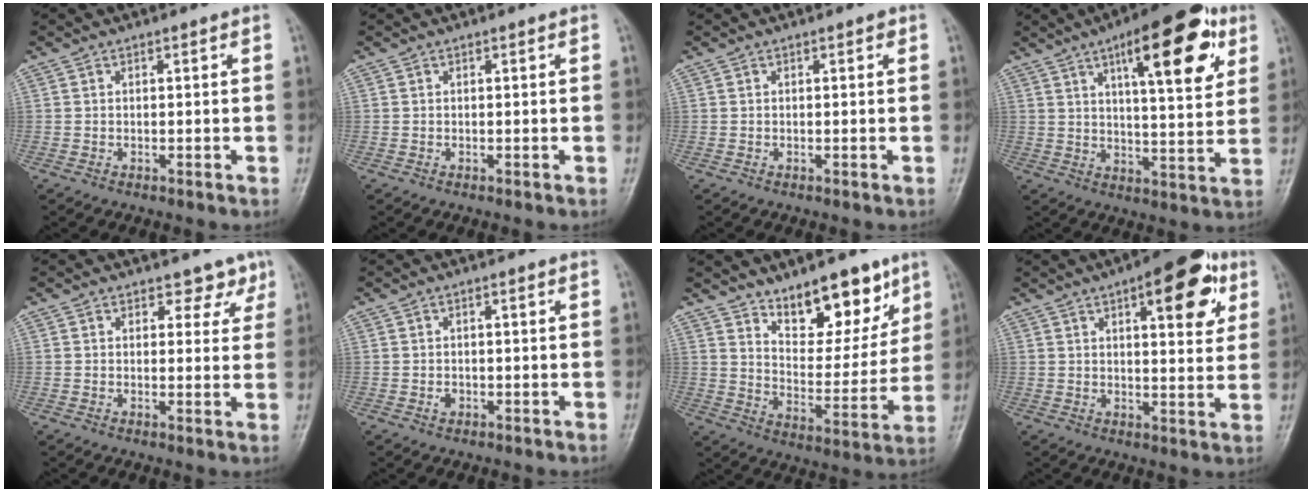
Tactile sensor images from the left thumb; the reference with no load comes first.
{"total": 0.0}
{"total": 0.5, "force": [0.2, 0.3, 0.4], "torque": [-0.002, 0.001, 0.000]}
{"total": 17.9, "force": [8.2, 5.7, 14.9], "torque": [-0.182, -0.023, 0.115]}
{"total": 3.6, "force": [2.6, 2.3, 0.8], "torque": [0.020, -0.015, 0.029]}
{"total": 1.2, "force": [-0.3, 0.9, 0.7], "torque": [-0.005, 0.003, -0.004]}
{"total": 13.9, "force": [9.6, 6.3, 7.8], "torque": [-0.067, -0.073, 0.161]}
{"total": 13.4, "force": [5.9, 5.1, 10.9], "torque": [-0.108, -0.012, 0.071]}